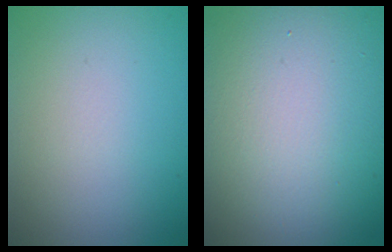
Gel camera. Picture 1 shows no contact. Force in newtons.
{"total": 15.6, "press": 15.6, "slide": 0.7}